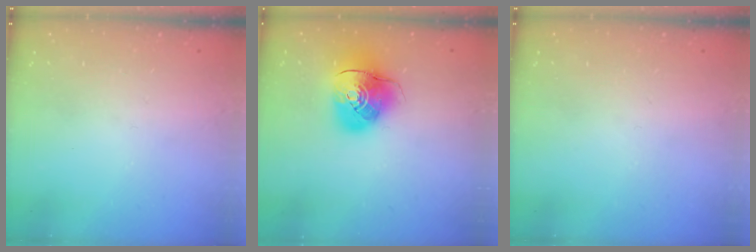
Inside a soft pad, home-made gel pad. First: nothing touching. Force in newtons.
{"total": 10.9, "press": 10.7, "slide": 1.8}
{"total": 0.0}